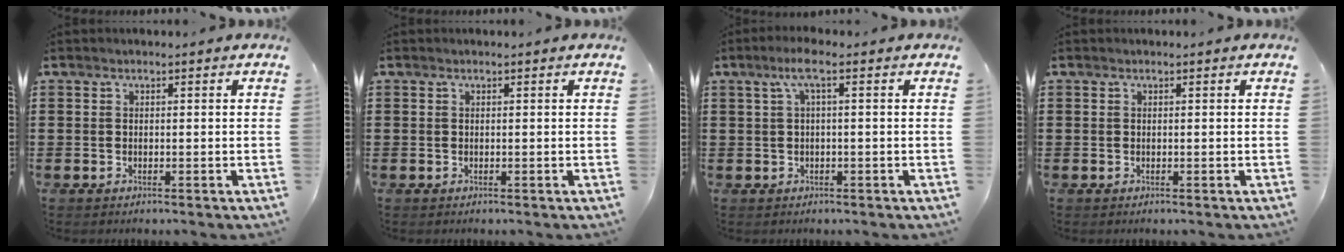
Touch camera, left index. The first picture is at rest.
{"total": 0.0}
{"total": 3.2, "force": [0.5, 0.3, 3.1], "torque": [-0.068, 0.000, 0.005]}
{"total": 0.0}